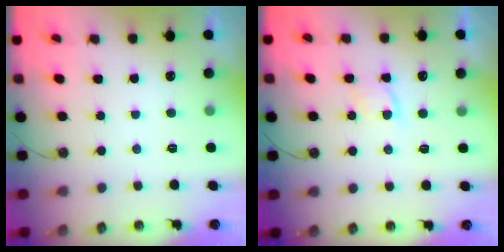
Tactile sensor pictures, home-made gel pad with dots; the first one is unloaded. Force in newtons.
{"total": 5.0, "press": 4.9, "slide": 0.7}